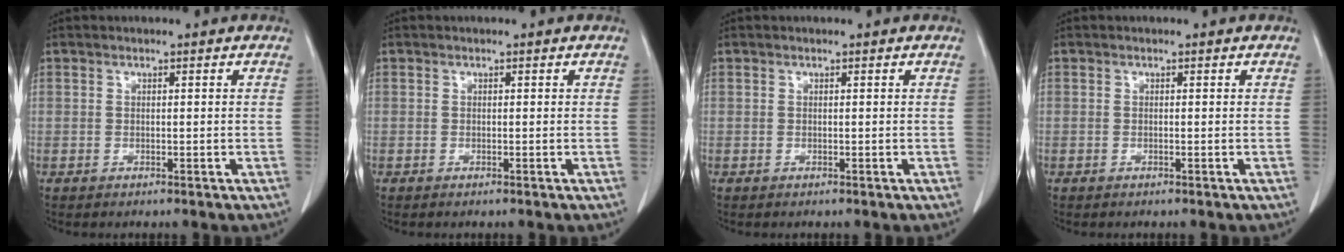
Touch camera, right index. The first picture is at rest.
{"total": 0.0}
{"total": 0.0}
{"total": 0.0}